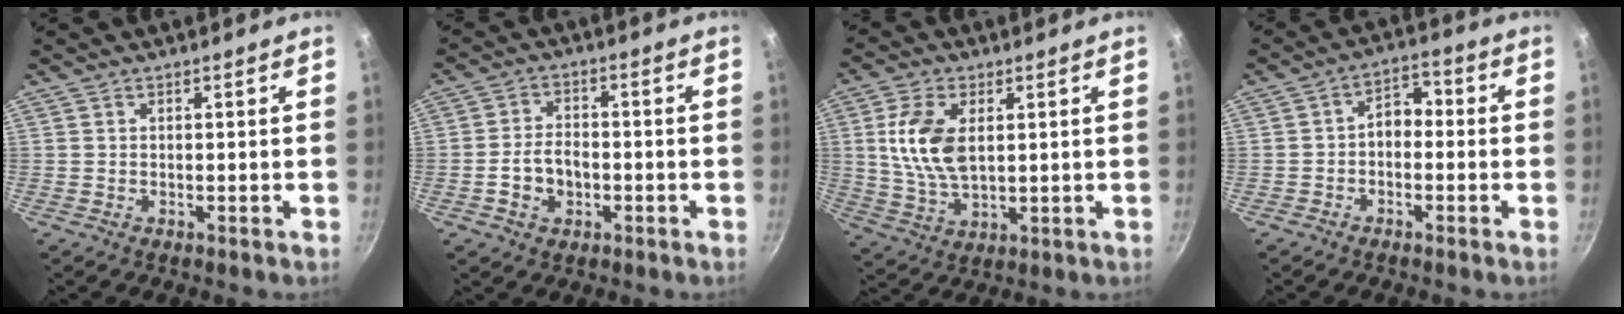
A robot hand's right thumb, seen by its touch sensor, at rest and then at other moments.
{"total": 6.5, "force": [-1.9, 4.5, 4.2], "torque": [-0.064, 0.020, -0.037]}
{"total": 11.0, "force": [2.2, 6.2, 8.8], "torque": [-0.167, -0.009, 0.045]}
{"total": 5.0, "force": [-1.0, 3.6, 3.3], "torque": [-0.026, 0.026, -0.028]}